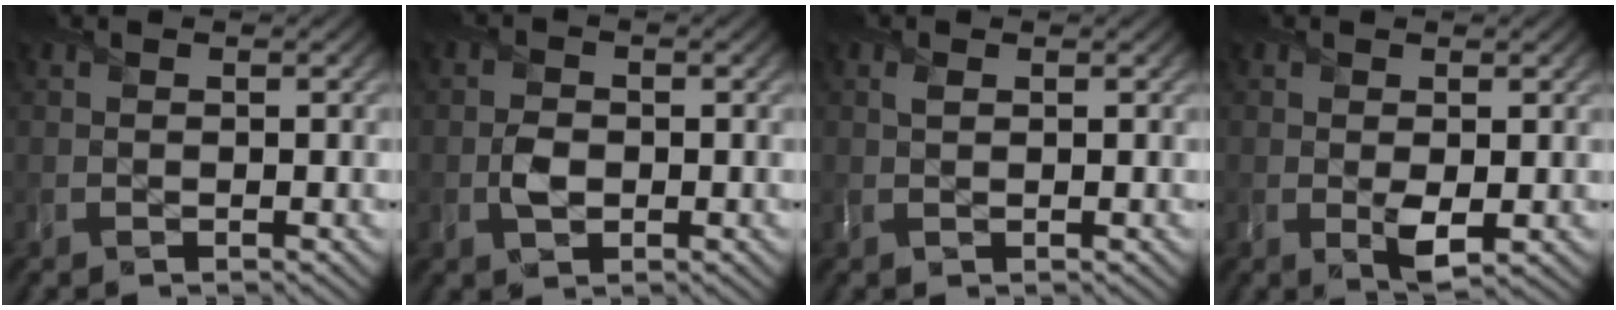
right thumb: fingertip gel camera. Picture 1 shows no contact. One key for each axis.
{"total": 2.2, "fx": -0.4, "fy": 1.7, "fz": 1.3, "tx": -0.029, "ty": -0.004, "tz": -0.010}
{"total": 0.8, "fx": 0.5, "fy": 0.4, "fz": 0.4, "tx": -0.010, "ty": 0.001, "tz": 0.009}
{"total": 2.0, "fx": -0.1, "fy": 1.1, "fz": 1.7, "tx": -0.033, "ty": -0.008, "tz": 0.004}